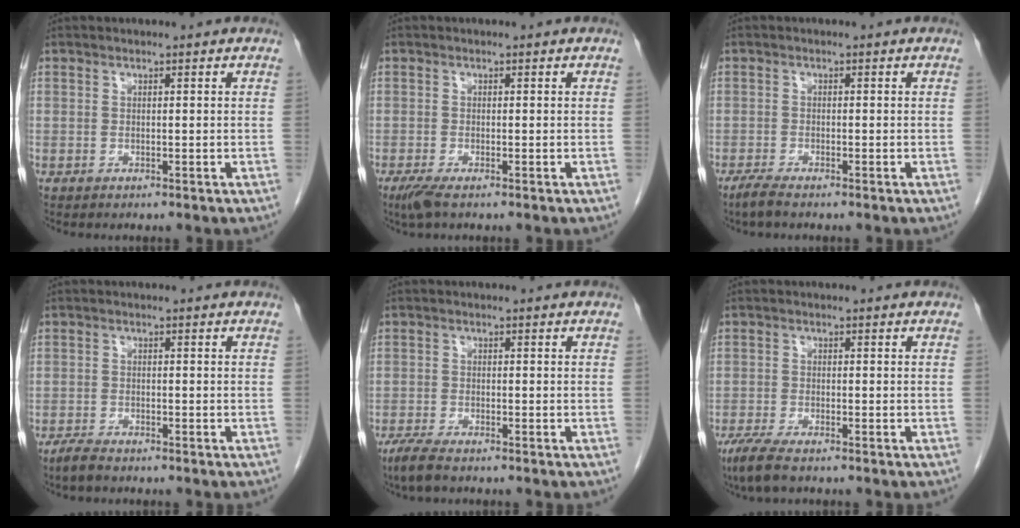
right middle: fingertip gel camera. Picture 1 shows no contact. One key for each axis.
{"total": 2.2, "fx": -1.4, "fy": 0.3, "fz": 1.6, "tx": -0.038, "ty": -0.008, "tz": -0.030}
{"total": 2.2, "fx": -1.8, "fy": 0.0, "fz": 1.3, "tx": -0.035, "ty": -0.007, "tz": -0.036}
{"total": 2.6, "fx": -2.2, "fy": 0.5, "fz": 1.3, "tx": -0.031, "ty": -0.005, "tz": -0.038}
{"total": 3.9, "fx": -3.0, "fy": 0.6, "fz": 2.4, "tx": -0.053, "ty": -0.012, "tz": -0.052}
{"total": 4.9, "fx": -3.6, "fy": 0.7, "fz": 3.2, "tx": -0.064, "ty": -0.014, "tz": -0.062}